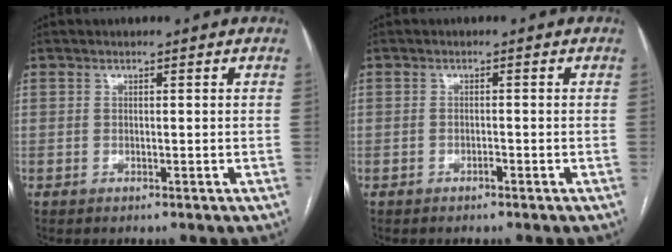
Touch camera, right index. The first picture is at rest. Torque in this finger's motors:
{"motor_torque": [0.06, 0.03, -0.01, 0.00]}